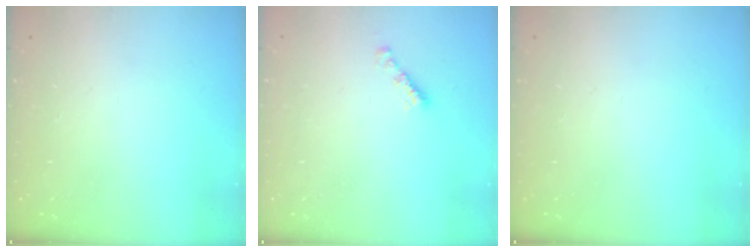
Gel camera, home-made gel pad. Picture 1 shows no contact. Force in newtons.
{"total": 2.4, "press": 2.4, "slide": 0.4}
{"total": 0.0}